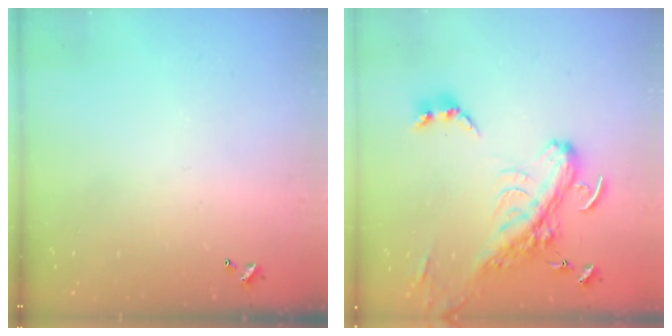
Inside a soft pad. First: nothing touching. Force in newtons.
{"total": 9.5, "press": 9.3, "slide": 2.2}